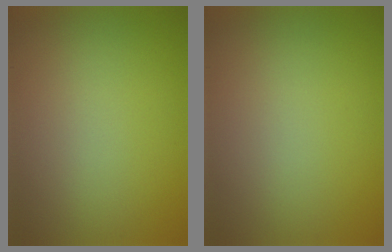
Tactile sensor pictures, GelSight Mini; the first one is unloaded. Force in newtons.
{"total": 0.0}